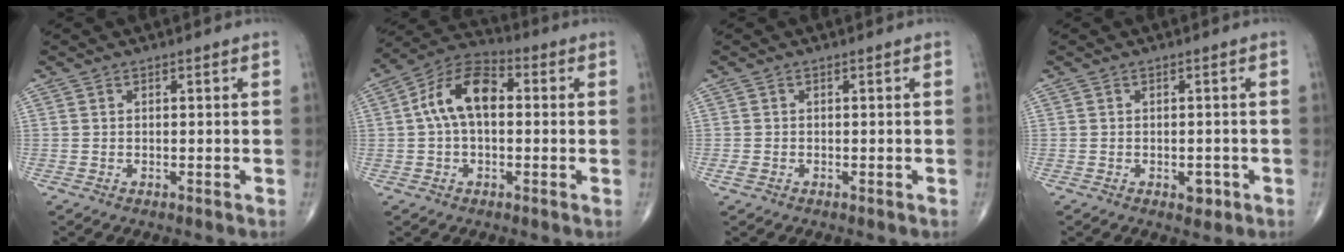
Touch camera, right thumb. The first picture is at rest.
{"total": 11.4, "force": [1.1, 6.5, 9.2], "torque": [-0.164, 0.034, 0.006]}
{"total": 1.0, "force": [-0.4, 0.7, 0.6], "torque": [-0.015, -0.001, -0.009]}
{"total": 2.2, "force": [-0.9, 1.4, 1.5], "torque": [-0.007, 0.003, -0.008]}